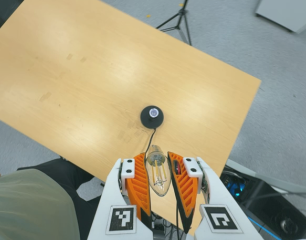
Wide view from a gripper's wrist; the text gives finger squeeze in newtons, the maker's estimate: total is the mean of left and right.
{"total": 19.8, "left": 21.7, "right": 17.9}